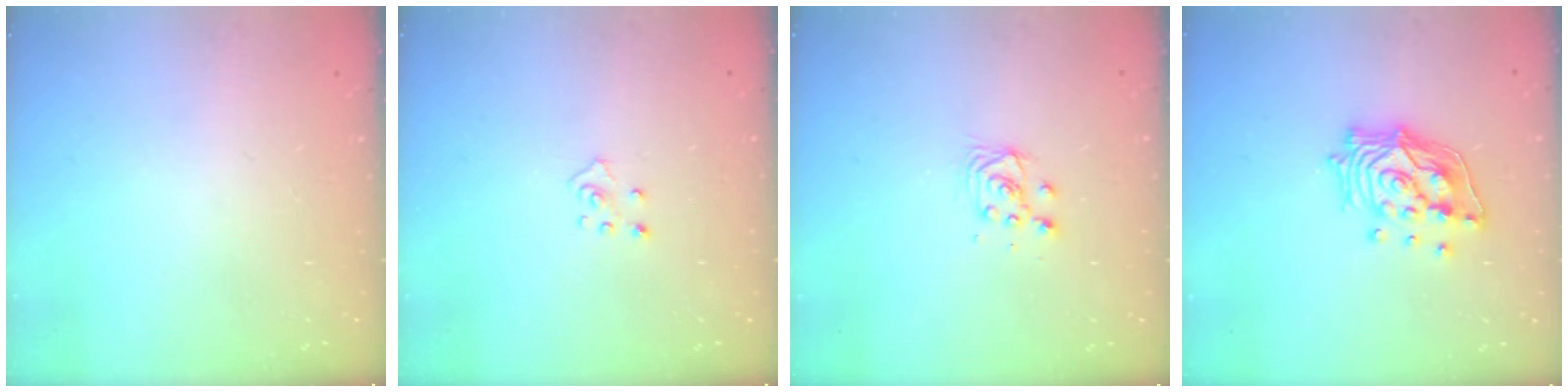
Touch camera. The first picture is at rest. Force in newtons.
{"total": 2.7, "press": 2.7, "slide": 0.2}
{"total": 3.7, "press": 3.7, "slide": 0.3}
{"total": 14.1, "press": 14.0, "slide": 1.7}